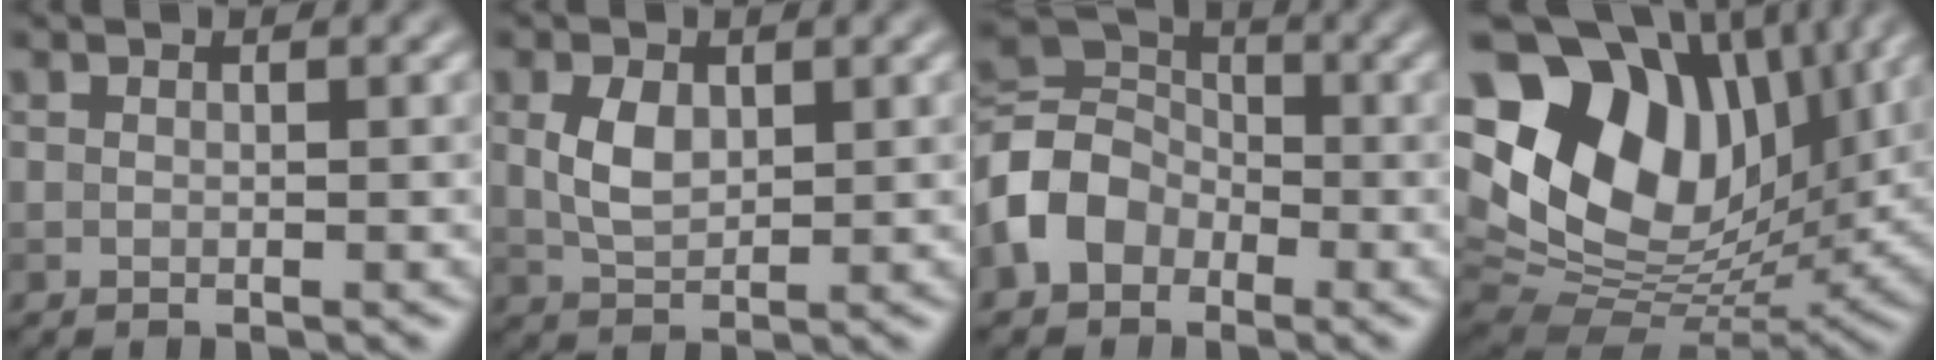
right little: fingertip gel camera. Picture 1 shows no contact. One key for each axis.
{"total": 3.1, "fx": 0.7, "fy": 2.0, "fz": 2.3, "tx": -0.054, "ty": 0.001, "tz": 0.015}
{"total": 5.9, "fx": -2.1, "fy": 4.6, "fz": 2.9, "tx": -0.055, "ty": 0.009, "tz": -0.065}
{"total": 17.0, "fx": 5.7, "fy": 11.7, "fz": 11.0, "tx": -0.228, "ty": 0.021, "tz": 0.106}